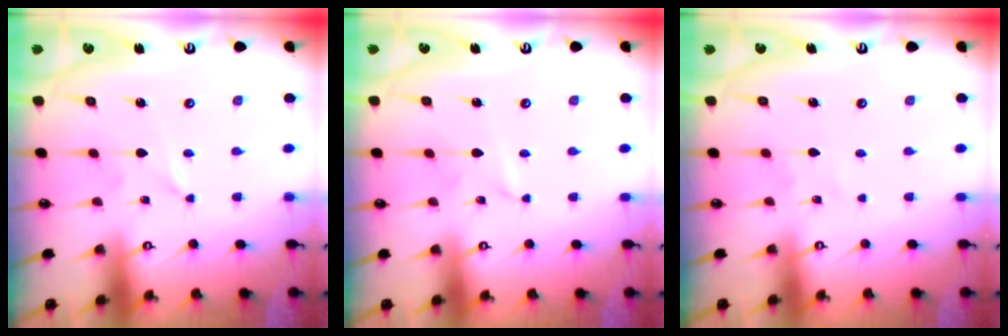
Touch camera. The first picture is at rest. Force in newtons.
{"total": 2.3, "press": 2.3, "slide": 0.2}
{"total": 2.7, "press": 2.7, "slide": 0.2}